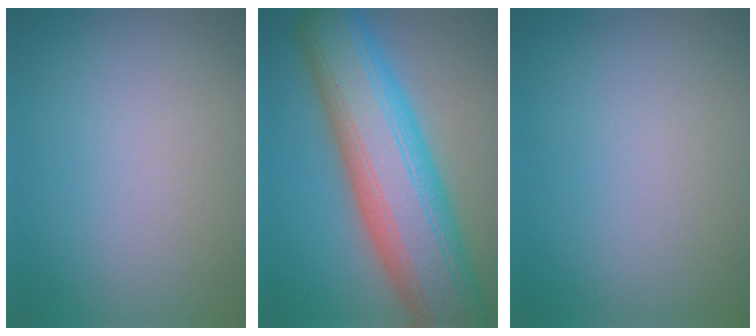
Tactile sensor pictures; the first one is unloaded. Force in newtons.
{"total": 13.8, "press": 13.8, "slide": 0.4}
{"total": 0.0}